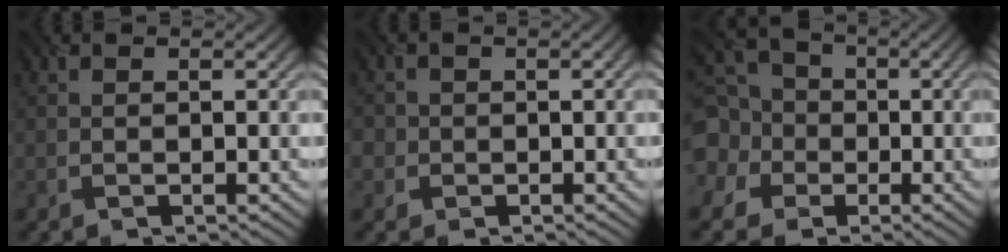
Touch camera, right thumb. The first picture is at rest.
{"total": 1.9, "force": [-0.6, 1.8, -0.2], "torque": [0.005, -0.002, -0.014]}
{"total": 9.1, "force": [-0.9, 8.6, 2.9], "torque": [-0.109, -0.002, -0.046]}